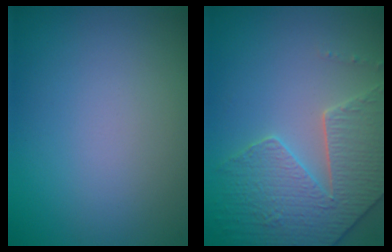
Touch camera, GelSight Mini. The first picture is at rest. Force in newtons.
{"total": 5.0, "press": 4.8, "slide": 1.3}